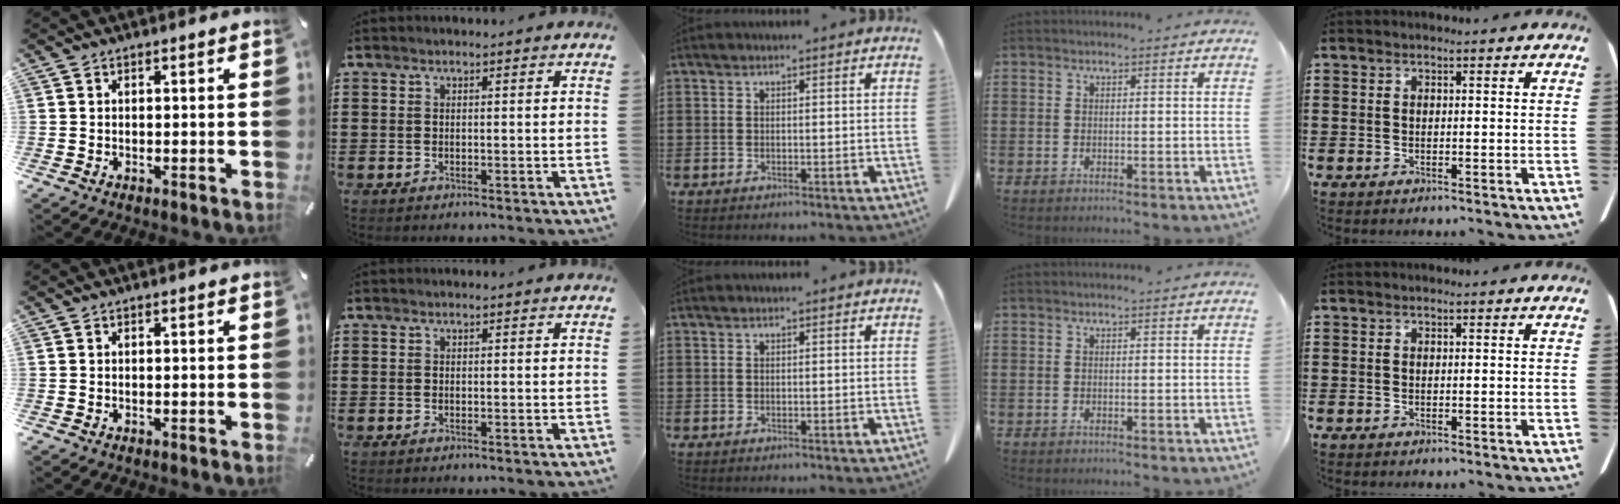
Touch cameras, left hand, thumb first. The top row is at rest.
{}